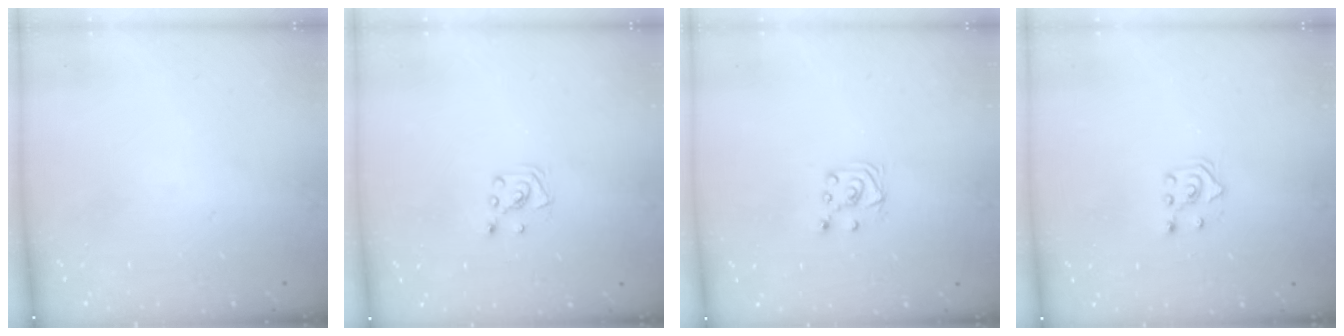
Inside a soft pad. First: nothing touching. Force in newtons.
{"total": 4.3, "press": 4.3, "slide": 0.4}
{"total": 4.5, "press": 4.5, "slide": 0.5}
{"total": 3.2, "press": 3.1, "slide": 0.9}